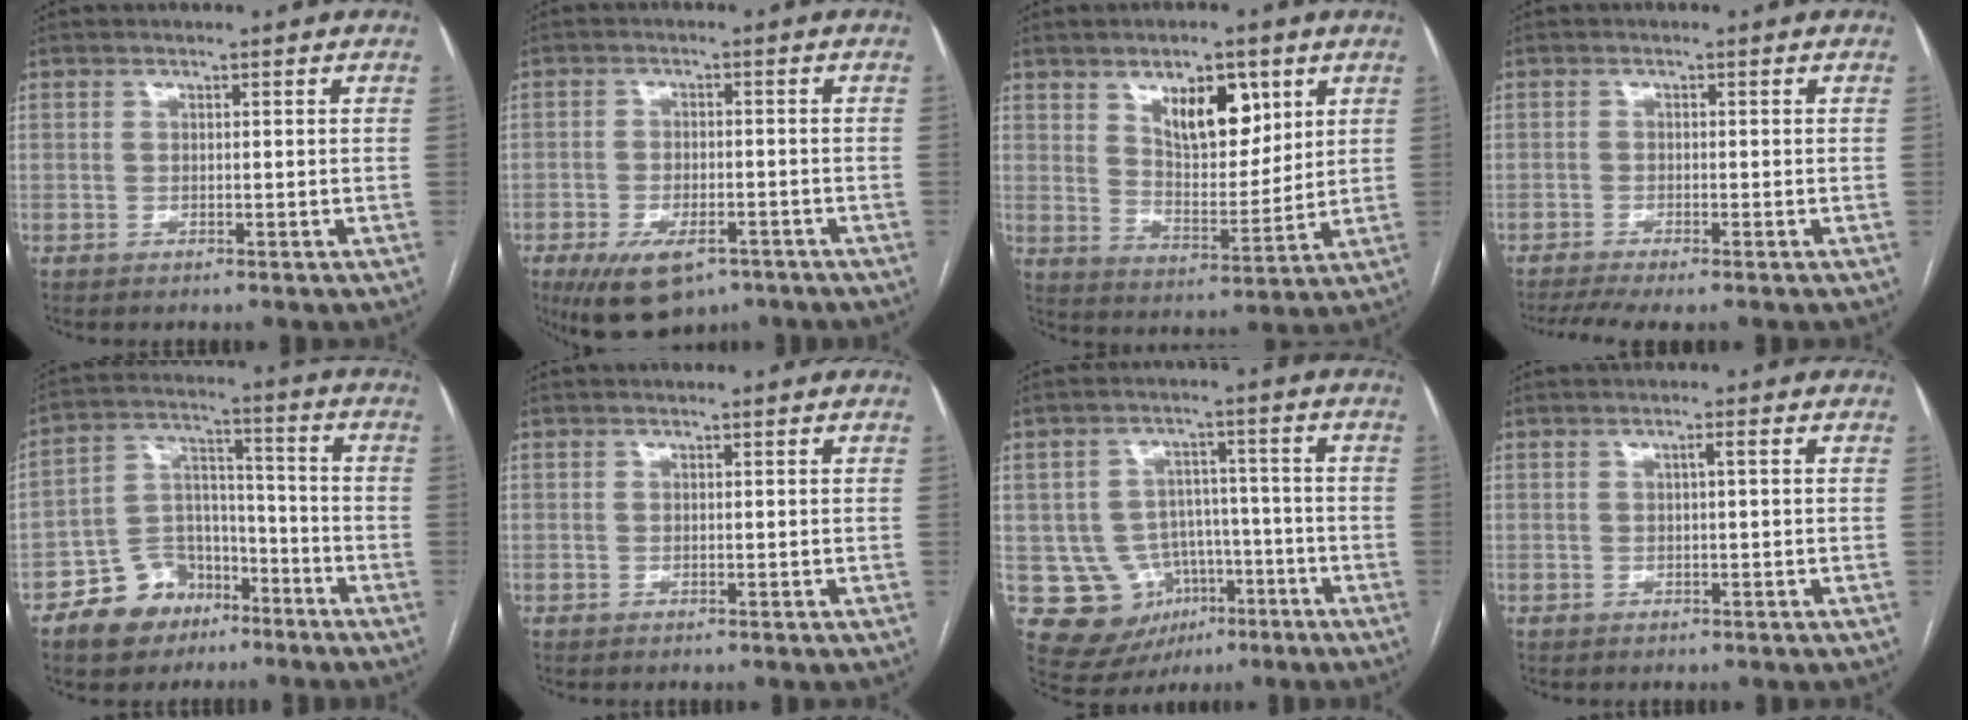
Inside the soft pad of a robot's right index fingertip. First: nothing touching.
{"total": 9.2, "force": [-5.7, 4.4, 5.7], "torque": [-0.098, -0.009, -0.083]}
{"total": 9.9, "force": [5.1, 4.3, 7.3], "torque": [-0.118, 0.000, 0.092]}
{"total": 5.0, "force": [-3.9, 0.5, 3.2], "torque": [-0.055, -0.010, -0.064]}
{"total": 10.9, "force": [-6.6, 7.7, 3.9], "torque": [-0.070, 0.033, -0.106]}
{"total": 0.0}
{"total": 10.8, "force": [-3.4, 9.7, 3.2], "torque": [-0.052, 0.034, -0.035]}
{"total": 1.0, "force": [0.2, -0.1, 1.0], "torque": [-0.017, 0.003, 0.003]}